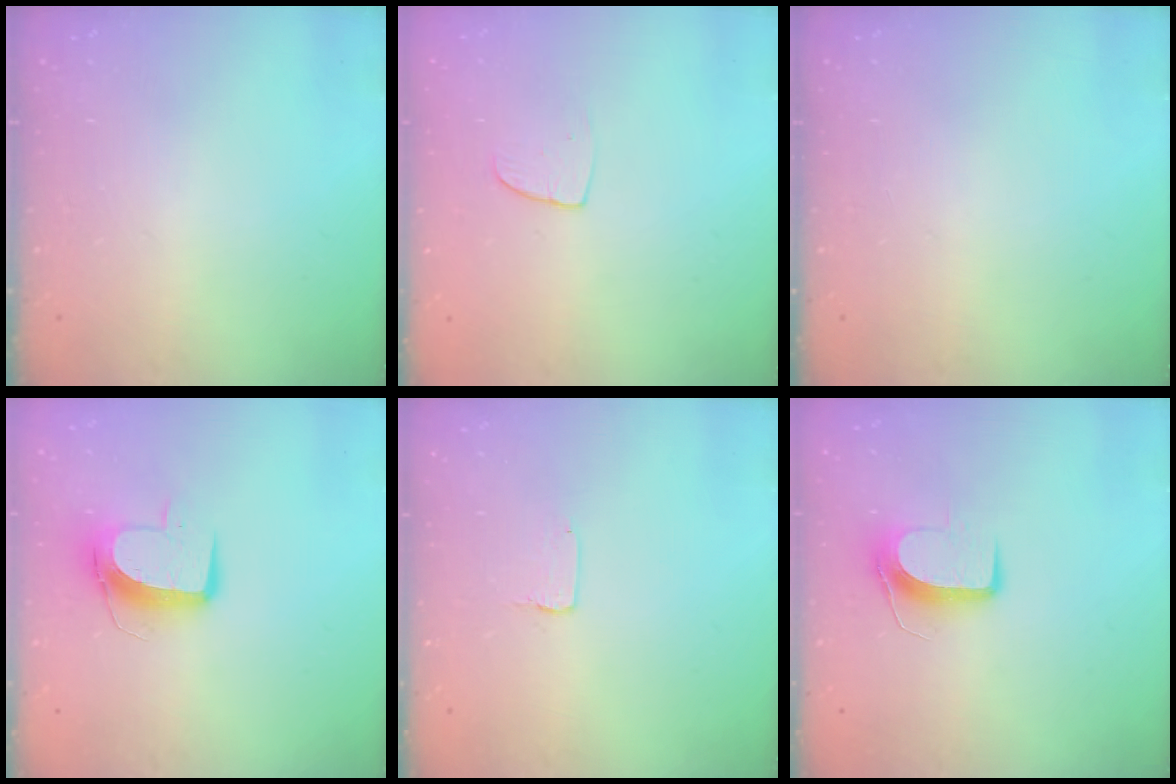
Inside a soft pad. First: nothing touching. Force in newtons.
{"total": 5.5, "press": 5.5, "slide": 0.4}
{"total": 0.0}
{"total": 10.3, "press": 10.3, "slide": 0.8}
{"total": 1.0, "press": 1.0, "slide": 0.1}
{"total": 8.9, "press": 8.9, "slide": 0.5}